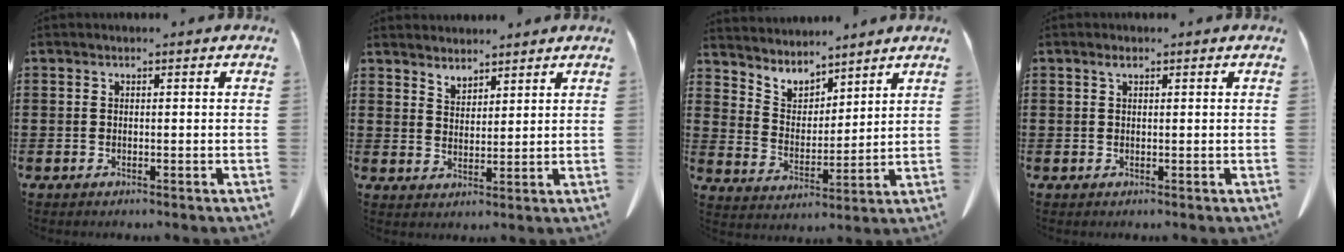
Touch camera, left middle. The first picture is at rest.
{"total": 3.4, "force": [3.2, 0.9, -0.2], "torque": [-0.005, -0.009, 0.063]}
{"total": 4.9, "force": [4.7, 1.6, 0.1], "torque": [-0.027, -0.032, 0.082]}
{"total": 1.0, "force": [0.5, 0.4, 0.8], "torque": [-0.018, 0.002, 0.010]}